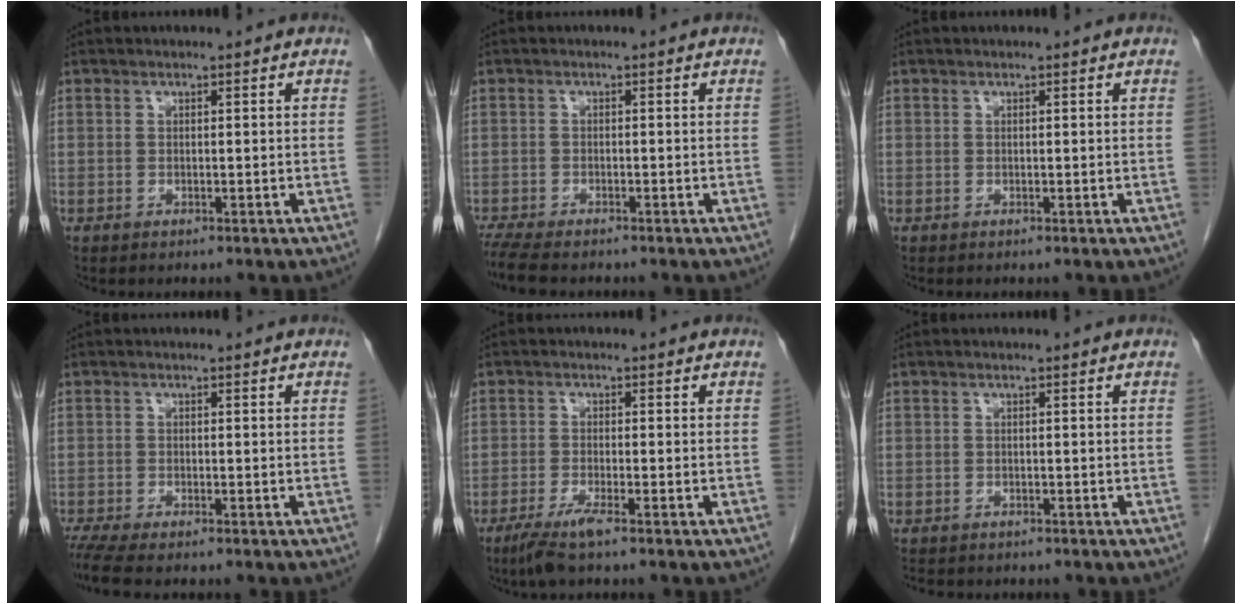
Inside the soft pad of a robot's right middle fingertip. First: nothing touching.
{"total": 7.0, "force": [-5.9, 1.4, 3.4], "torque": [-0.063, -0.018, -0.098]}
{"total": 0.0}
{"total": 5.1, "force": [-4.2, 0.5, 2.7], "torque": [-0.052, -0.016, -0.072]}
{"total": 4.1, "force": [-2.8, -0.1, 3.0], "torque": [-0.065, -0.013, -0.057]}
{"total": 4.5, "force": [-3.9, 1.7, 1.6], "torque": [-0.030, -0.008, -0.049]}